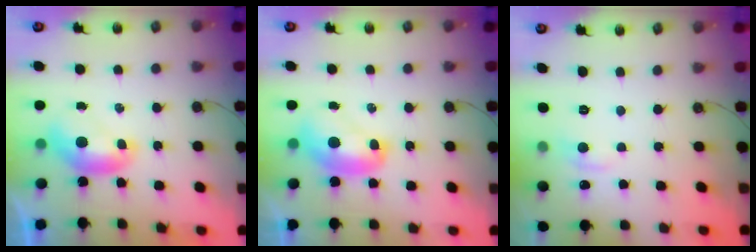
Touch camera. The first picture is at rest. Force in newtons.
{"total": 2.4, "press": 2.3, "slide": 0.3}
{"total": 1.3, "press": 0.9, "slide": 0.9}